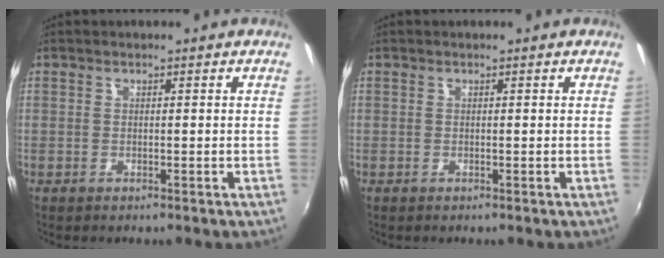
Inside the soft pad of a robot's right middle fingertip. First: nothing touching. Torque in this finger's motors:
{"motor_torque": [0.00, 0.00, 0.00, 0.00]}